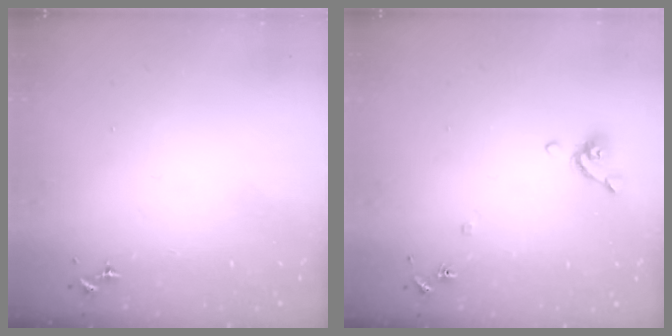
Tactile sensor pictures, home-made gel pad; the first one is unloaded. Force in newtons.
{"total": 7.8, "press": 7.6, "slide": 1.6}